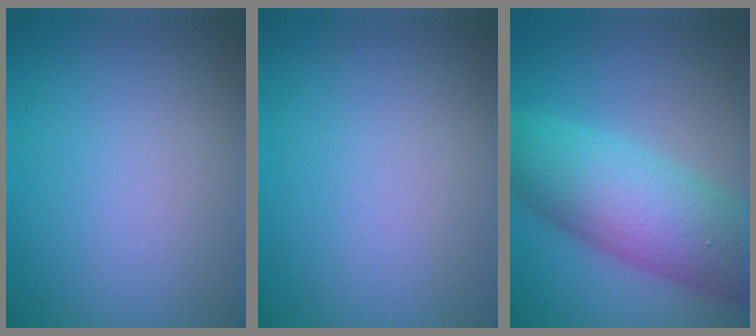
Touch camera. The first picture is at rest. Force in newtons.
{"total": 0.0}
{"total": 10.2, "press": 10.2, "slide": 0.1}